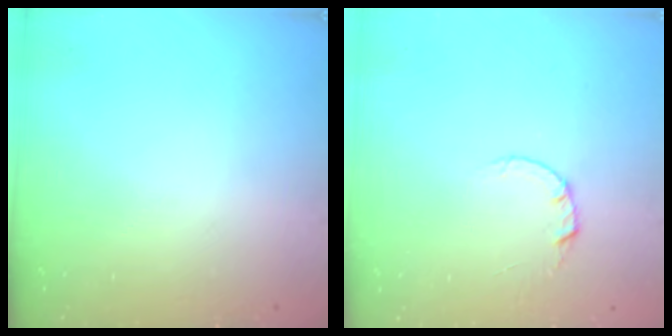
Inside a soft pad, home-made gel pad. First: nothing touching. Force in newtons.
{"total": 2.0, "press": 2.0, "slide": 0.2}